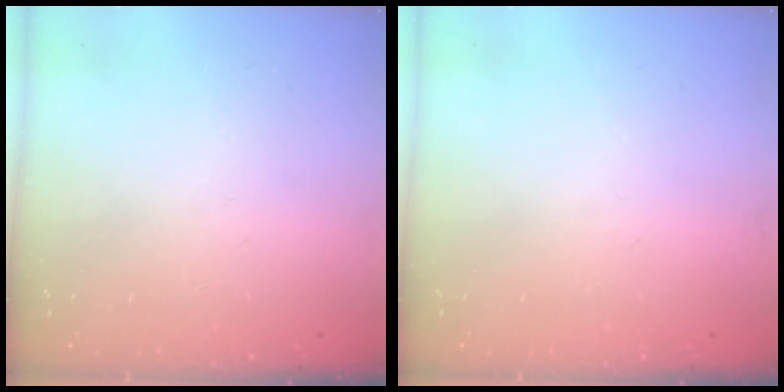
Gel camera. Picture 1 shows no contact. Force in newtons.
{"total": 0.0}